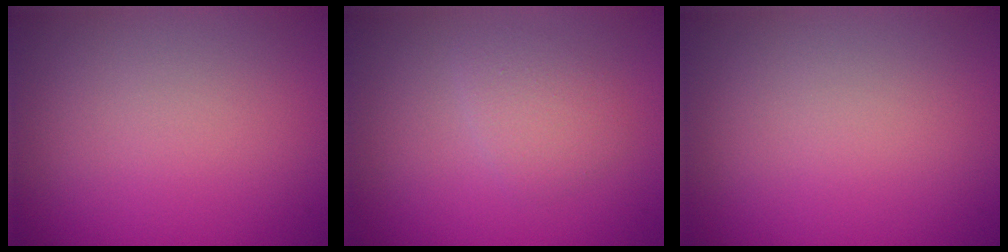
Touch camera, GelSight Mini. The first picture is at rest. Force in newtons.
{"total": 1.9, "press": 1.9, "slide": 0.1}
{"total": 0.0}